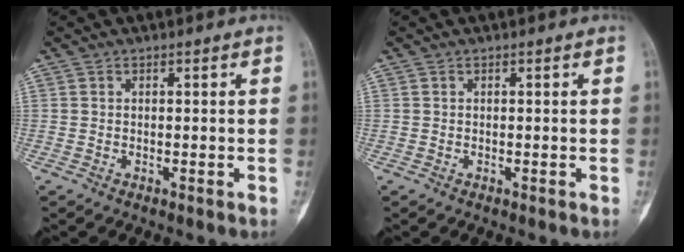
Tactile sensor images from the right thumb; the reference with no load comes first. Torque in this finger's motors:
{"motor_torque": [0.00, 0.00, 0.00, 0.01, 0.00]}